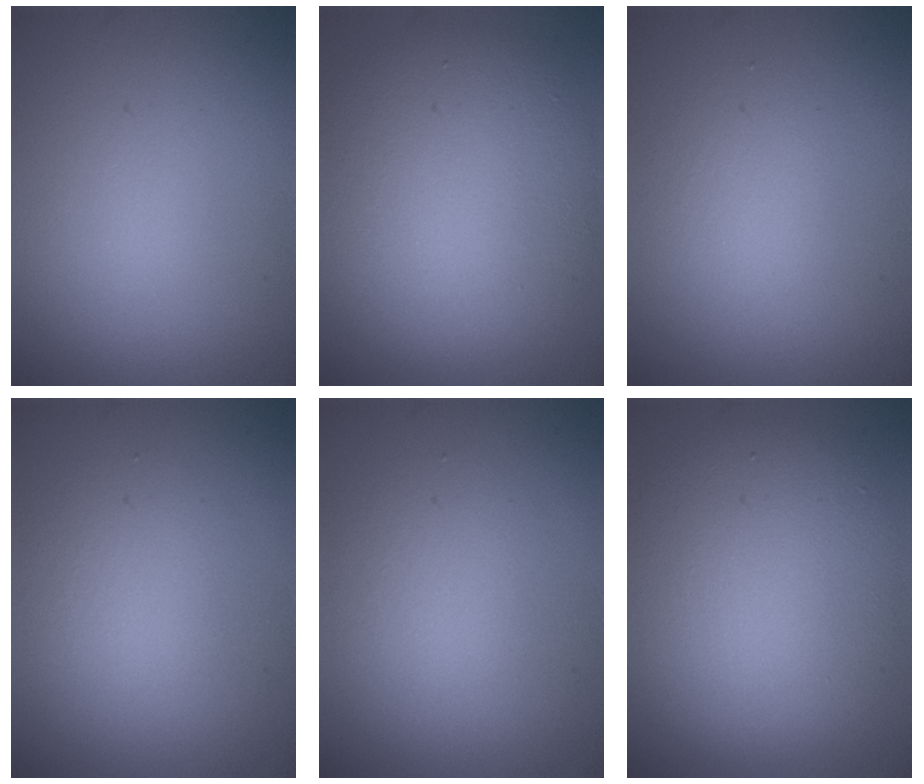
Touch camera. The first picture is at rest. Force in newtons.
{"total": 9.7, "press": 9.7, "slide": 0.9}
{"total": 2.1, "press": 2.1, "slide": 0.1}
{"total": 2.7, "press": 2.6, "slide": 0.3}
{"total": 2.7, "press": 2.6, "slide": 0.3}
{"total": 8.4, "press": 8.4, "slide": 0.7}